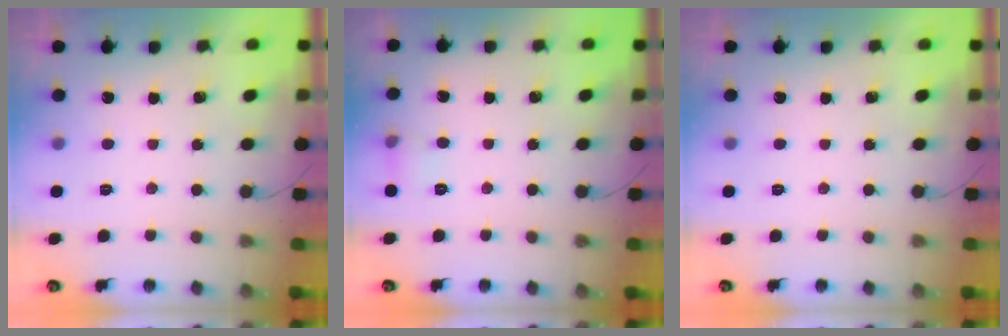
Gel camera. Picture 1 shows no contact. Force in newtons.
{"total": 5.4, "press": 5.2, "slide": 1.7}
{"total": 0.0}